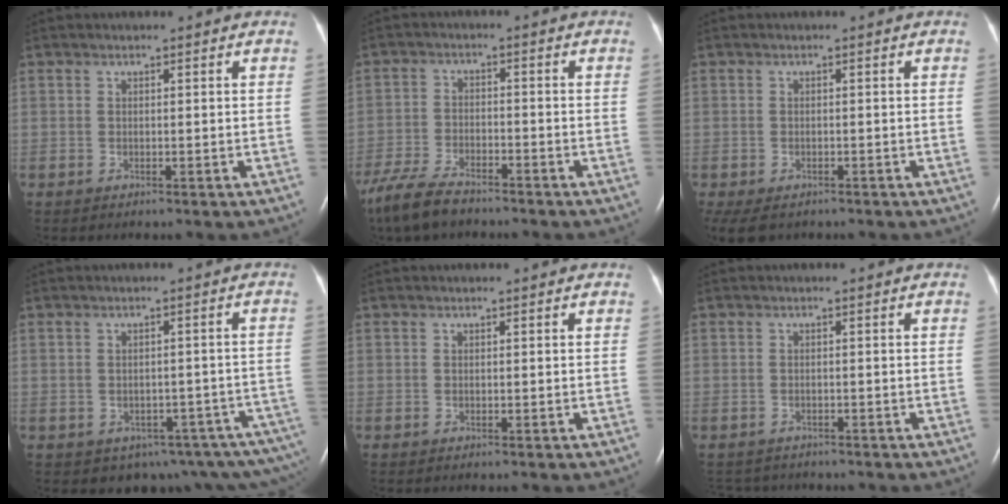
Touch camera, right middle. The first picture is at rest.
{"total": 8.9, "force": [-7.3, 2.3, 4.5], "torque": [-0.093, -0.023, -0.133]}
{"total": 5.9, "force": [-4.2, 3.3, 2.6], "torque": [-0.049, -0.009, -0.061]}
{"total": 11.5, "force": [-8.2, 5.1, 6.2], "torque": [-0.052, 0.017, -0.091]}
{"total": 0.0}
{"total": 3.6, "force": [-3.4, 1.3, 0.1], "torque": [-0.003, -0.004, -0.049]}